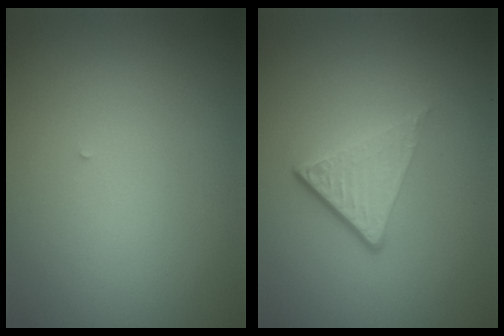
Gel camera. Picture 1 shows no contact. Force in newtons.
{"total": 3.9, "press": 2.5, "slide": 3.0}